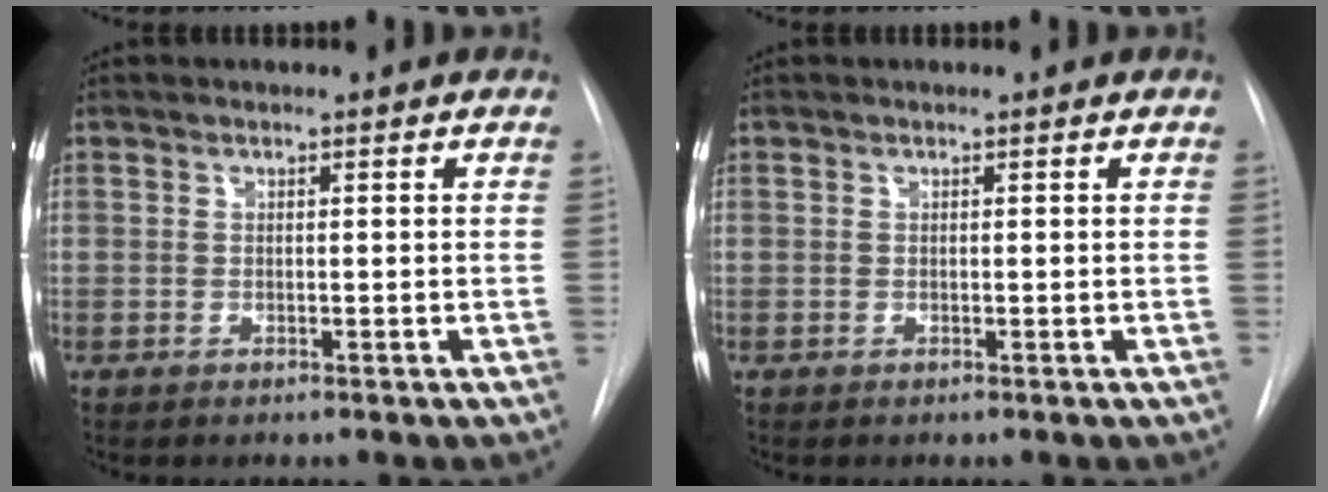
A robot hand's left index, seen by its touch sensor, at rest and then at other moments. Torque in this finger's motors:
{"motor_torque": [-0.03, 0.03, 0.03, 0.00]}